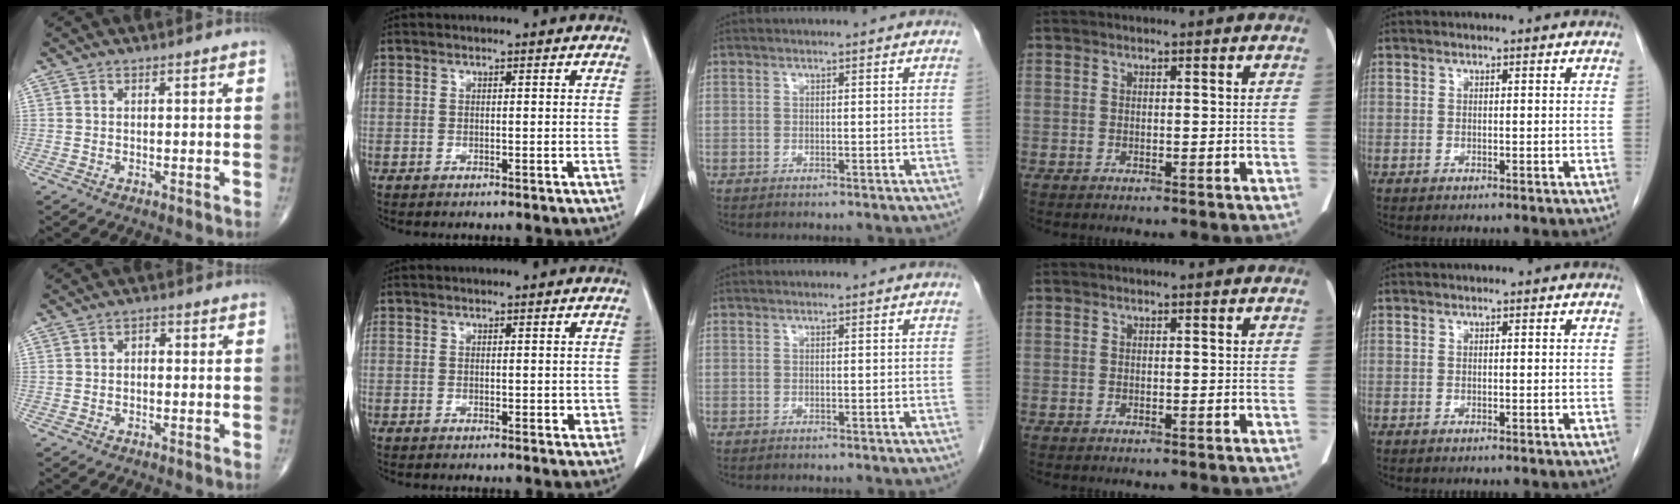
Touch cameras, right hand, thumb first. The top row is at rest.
{"thumb": {"total": 1.7, "force": [0.0, 1.1, 1.2], "torque": [-0.009, 0.007, -0.005]}, "index": {"total": 2.0, "force": [0.2, 1.2, 1.6], "torque": [-0.015, -0.001, 0.007]}}